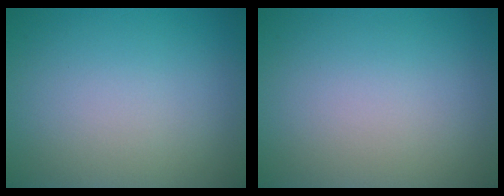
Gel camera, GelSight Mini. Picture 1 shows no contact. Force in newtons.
{"total": 0.0}